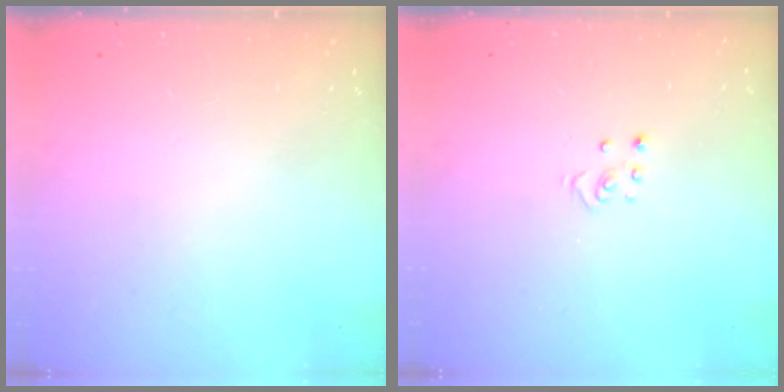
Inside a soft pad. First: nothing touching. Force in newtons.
{"total": 2.8, "press": 2.8, "slide": 0.3}